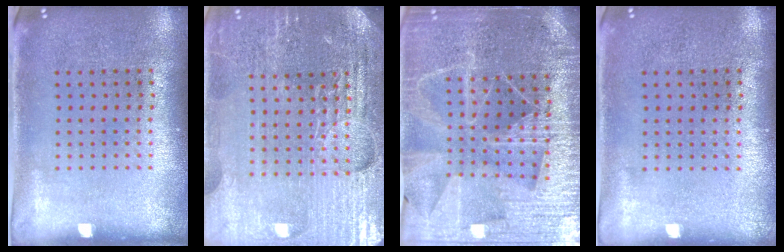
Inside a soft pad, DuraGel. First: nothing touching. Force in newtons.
{"total": 4.9, "press": 4.6, "slide": 1.6}
{"total": 5.0, "press": 4.6, "slide": 2.1}
{"total": 0.0}